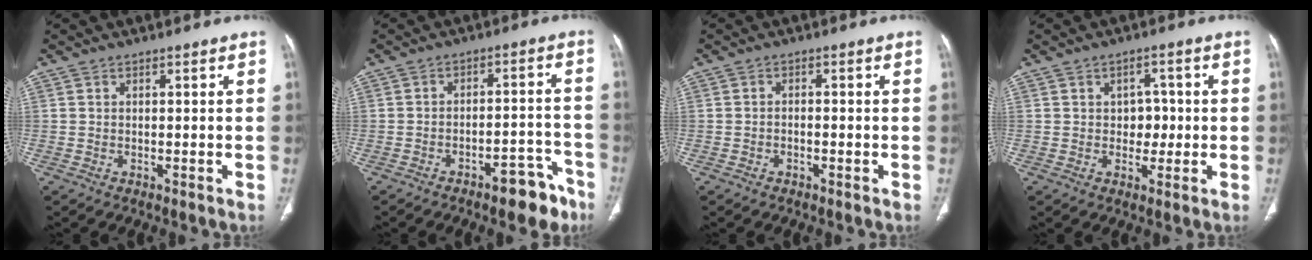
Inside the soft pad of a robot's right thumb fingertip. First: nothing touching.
{"total": 8.6, "force": [-5.8, 3.4, 5.4], "torque": [-0.050, 0.049, -0.075]}
{"total": 1.0, "force": [-0.5, 0.7, 0.6], "torque": [-0.007, 0.005, -0.009]}
{"total": 4.3, "force": [0.2, 3.3, 2.7], "torque": [-0.005, 0.004, -0.001]}